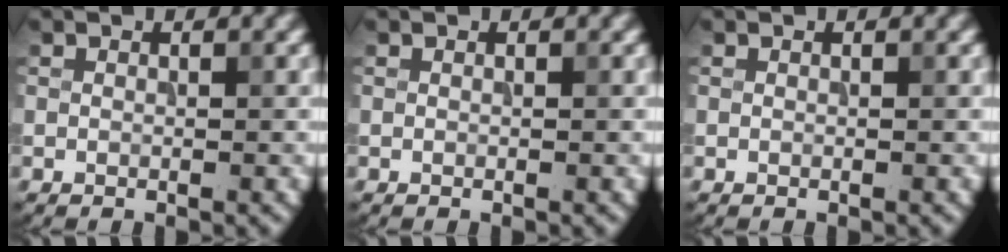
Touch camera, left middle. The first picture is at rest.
{"total": 0.0}
{"total": 0.0}